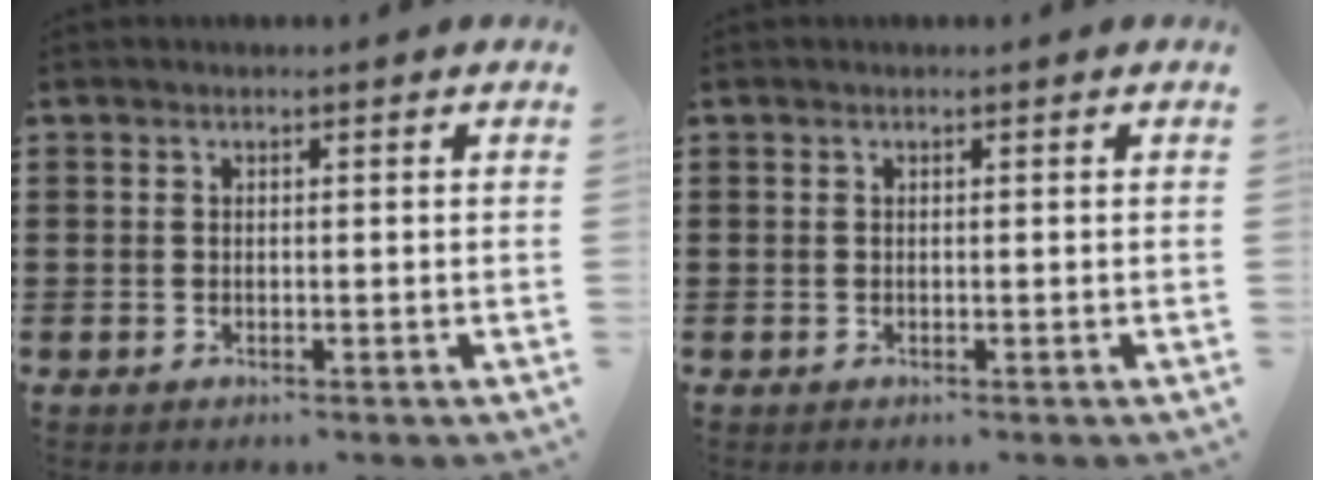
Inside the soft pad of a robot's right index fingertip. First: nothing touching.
{"total": 0.0}